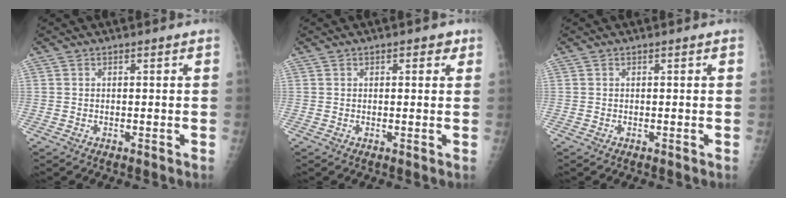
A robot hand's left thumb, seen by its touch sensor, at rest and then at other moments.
{"total": 2.2, "force": [1.1, 1.3, 1.5], "torque": [-0.003, 0.000, 0.011]}
{"total": 0.0}